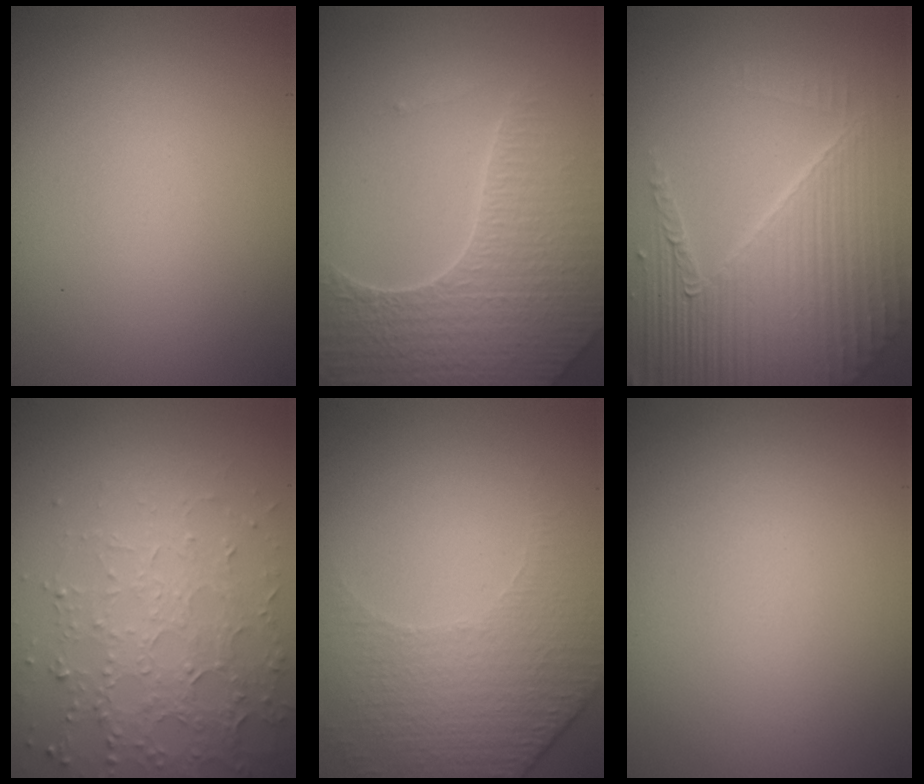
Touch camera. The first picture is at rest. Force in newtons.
{"total": 8.2, "press": 5.8, "slide": 5.9}
{"total": 8.8, "press": 5.7, "slide": 6.7}
{"total": 4.0, "press": 4.0, "slide": 0.3}
{"total": 4.7, "press": 3.1, "slide": 3.5}
{"total": 0.0}